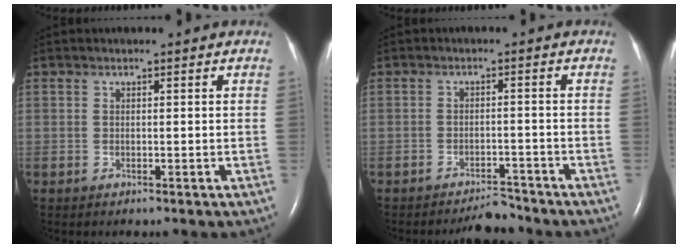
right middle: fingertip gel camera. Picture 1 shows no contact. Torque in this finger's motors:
{"motor_torque": [0.00, -0.01, -0.03, 0.01]}